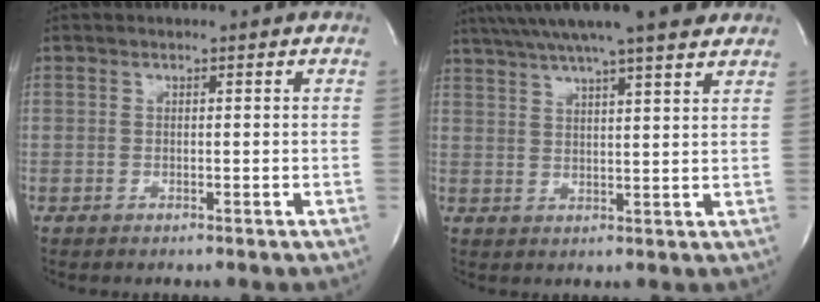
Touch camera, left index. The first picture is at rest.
{"total": 16.2, "force": [13.2, 1.2, 9.3], "torque": [-0.163, 0.029, 0.191]}